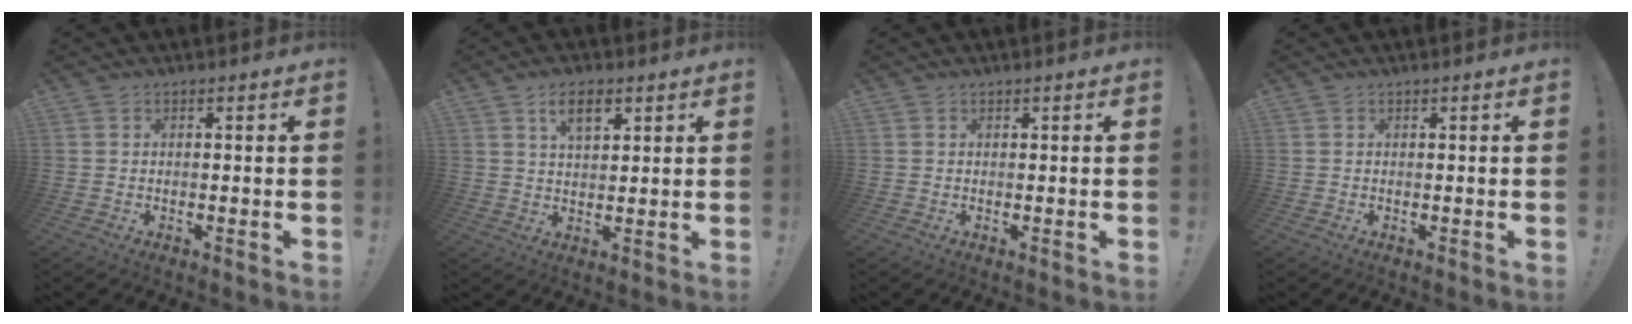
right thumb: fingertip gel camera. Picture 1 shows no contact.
{"total": 6.7, "force": [3.7, 3.1, 4.7], "torque": [-0.070, -0.007, 0.061]}
{"total": 0.0}
{"total": 0.0}